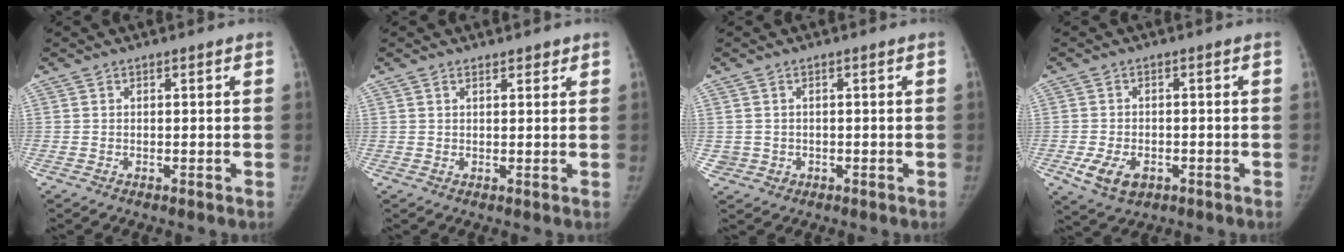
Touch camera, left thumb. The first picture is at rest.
{"total": 2.0, "force": [1.5, 0.9, 1.0], "torque": [-0.005, -0.008, 0.018]}
{"total": 2.2, "force": [-0.1, 2.2, 0.4], "torque": [-0.001, 0.003, 0.007]}
{"total": 6.3, "force": [-2.4, 4.2, 4.1], "torque": [-0.072, 0.001, -0.034]}